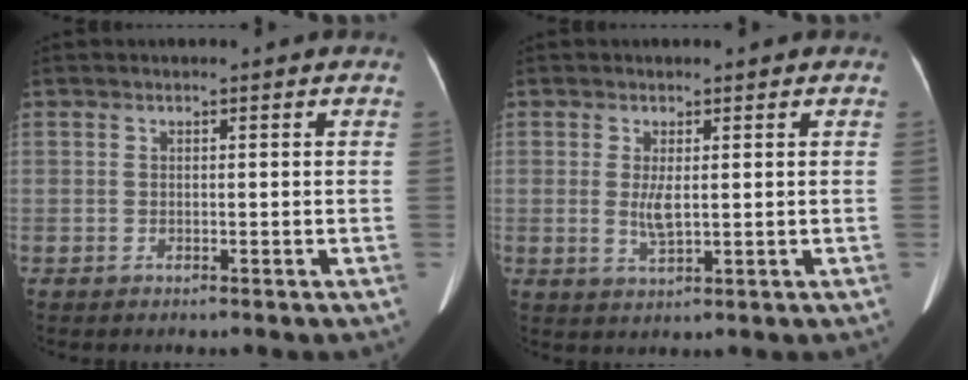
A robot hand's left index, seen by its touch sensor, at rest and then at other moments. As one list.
[{"total": 3.7, "force": [0.2, 0.9, 3.6], "torque": [-0.075, -0.008, 0.008]}]